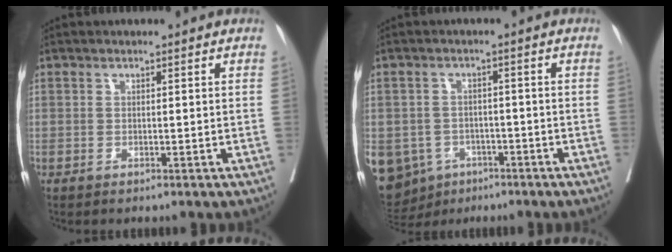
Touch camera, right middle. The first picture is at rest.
{"total": 16.1, "force": [-7.1, 13.3, 5.8], "torque": [-0.175, 0.006, -0.092]}